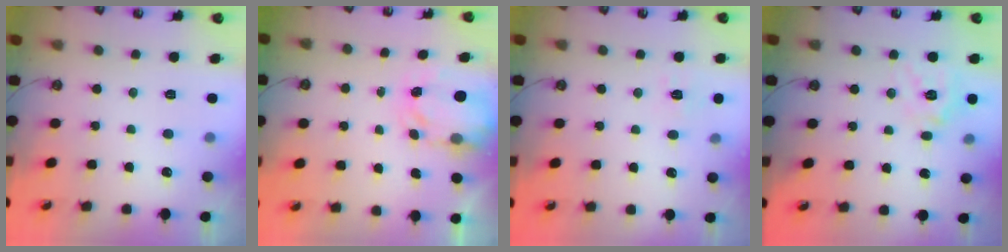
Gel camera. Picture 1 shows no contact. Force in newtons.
{"total": 3.5, "press": 3.4, "slide": 0.6}
{"total": 5.8, "press": 5.7, "slide": 0.5}
{"total": 13.2, "press": 13.0, "slide": 2.1}